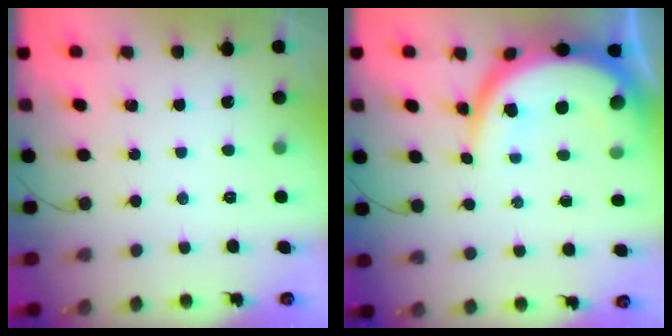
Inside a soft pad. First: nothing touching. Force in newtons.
{"total": 13.6, "press": 13.5, "slide": 1.1}